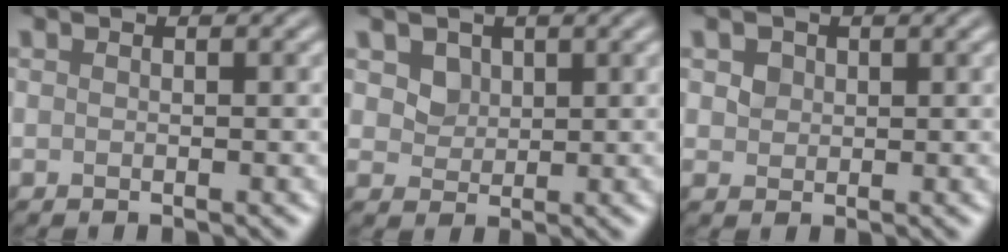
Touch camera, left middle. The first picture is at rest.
{"total": 2.8, "force": [1.6, 1.9, 1.2], "torque": [-0.041, -0.005, 0.042]}
{"total": 1.9, "force": [0.9, 1.5, 0.8], "torque": [-0.027, 0.005, 0.021]}